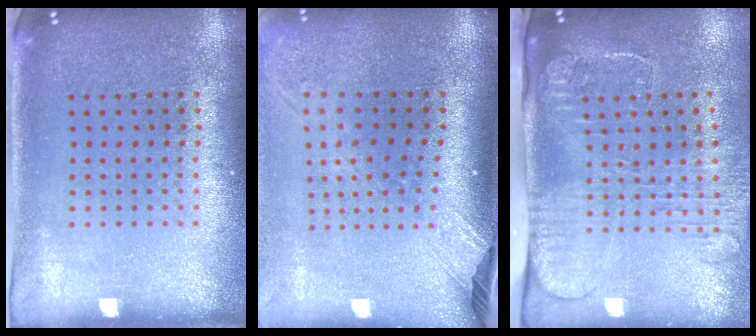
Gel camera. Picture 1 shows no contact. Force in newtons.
{"total": 2.5, "press": 1.9, "slide": 1.7}
{"total": 2.7, "press": 2.1, "slide": 1.7}